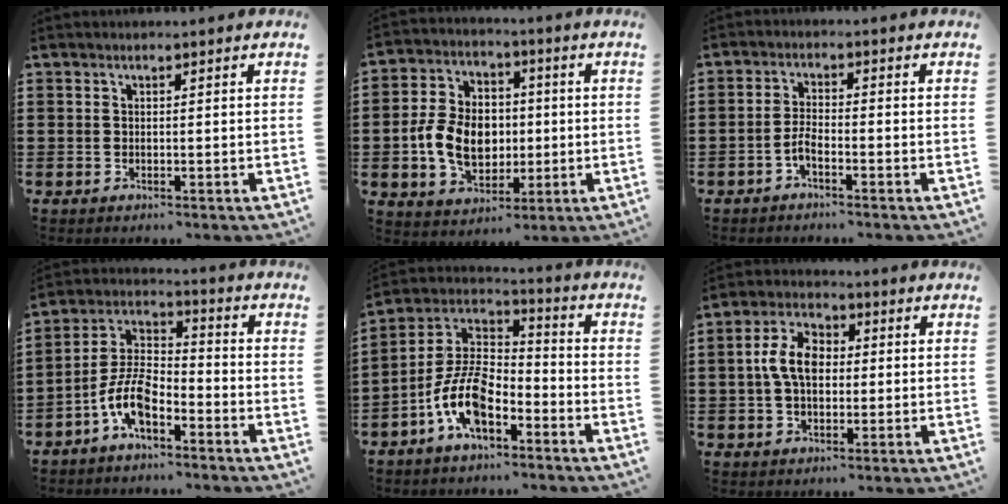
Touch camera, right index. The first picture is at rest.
{"total": 9.7, "force": [-0.8, 7.4, 6.2], "torque": [-0.126, 0.012, -0.016]}
{"total": 2.7, "force": [-1.6, 0.5, 2.1], "torque": [-0.056, -0.005, -0.035]}
{"total": 8.5, "force": [-4.8, 3.7, 5.9], "torque": [-0.151, -0.006, -0.099]}
{"total": 10.3, "force": [-5.5, 4.6, 7.4], "torque": [-0.181, -0.005, -0.111]}
{"total": 6.9, "force": [0.2, 4.3, 5.4], "torque": [-0.123, 0.013, -0.002]}